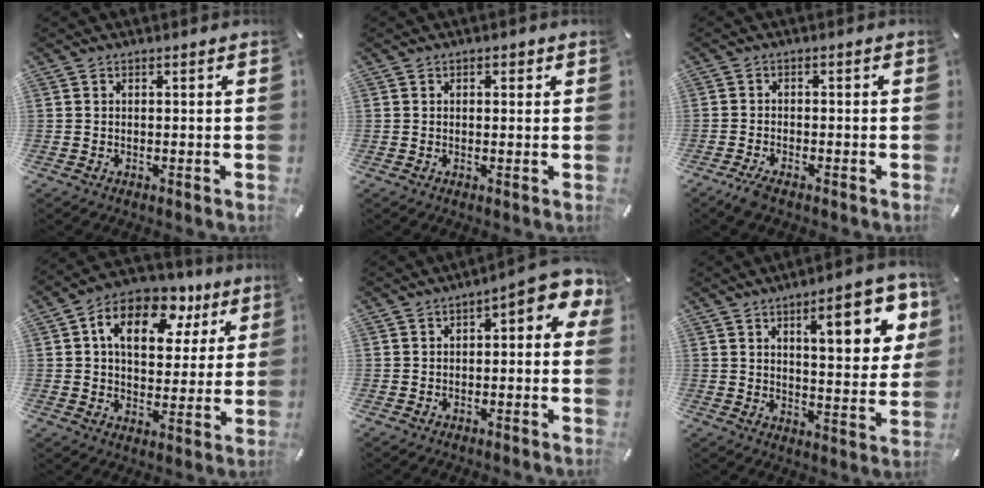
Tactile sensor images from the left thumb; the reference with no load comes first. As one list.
[{"total": 1.1, "force": [0.3, 0.9, 0.6], "torque": [-0.004, 0.004, 0.002]}, {"total": 2.5, "force": [-1.9, 0.4, 1.5], "torque": [-0.037, 0.002, -0.039]}, {"total": 14.2, "force": [6.3, 9.6, 8.4], "torque": [-0.126, -0.021, 0.110]}, {"total": 5.9, "force": [1.1, 2.7, 5.2], "torque": [-0.073, -0.008, 0.014]}, {"total": 15.2, "force": [7.0, 5.2, 12.4], "torque": [-0.164, -0.025, 0.104]}]